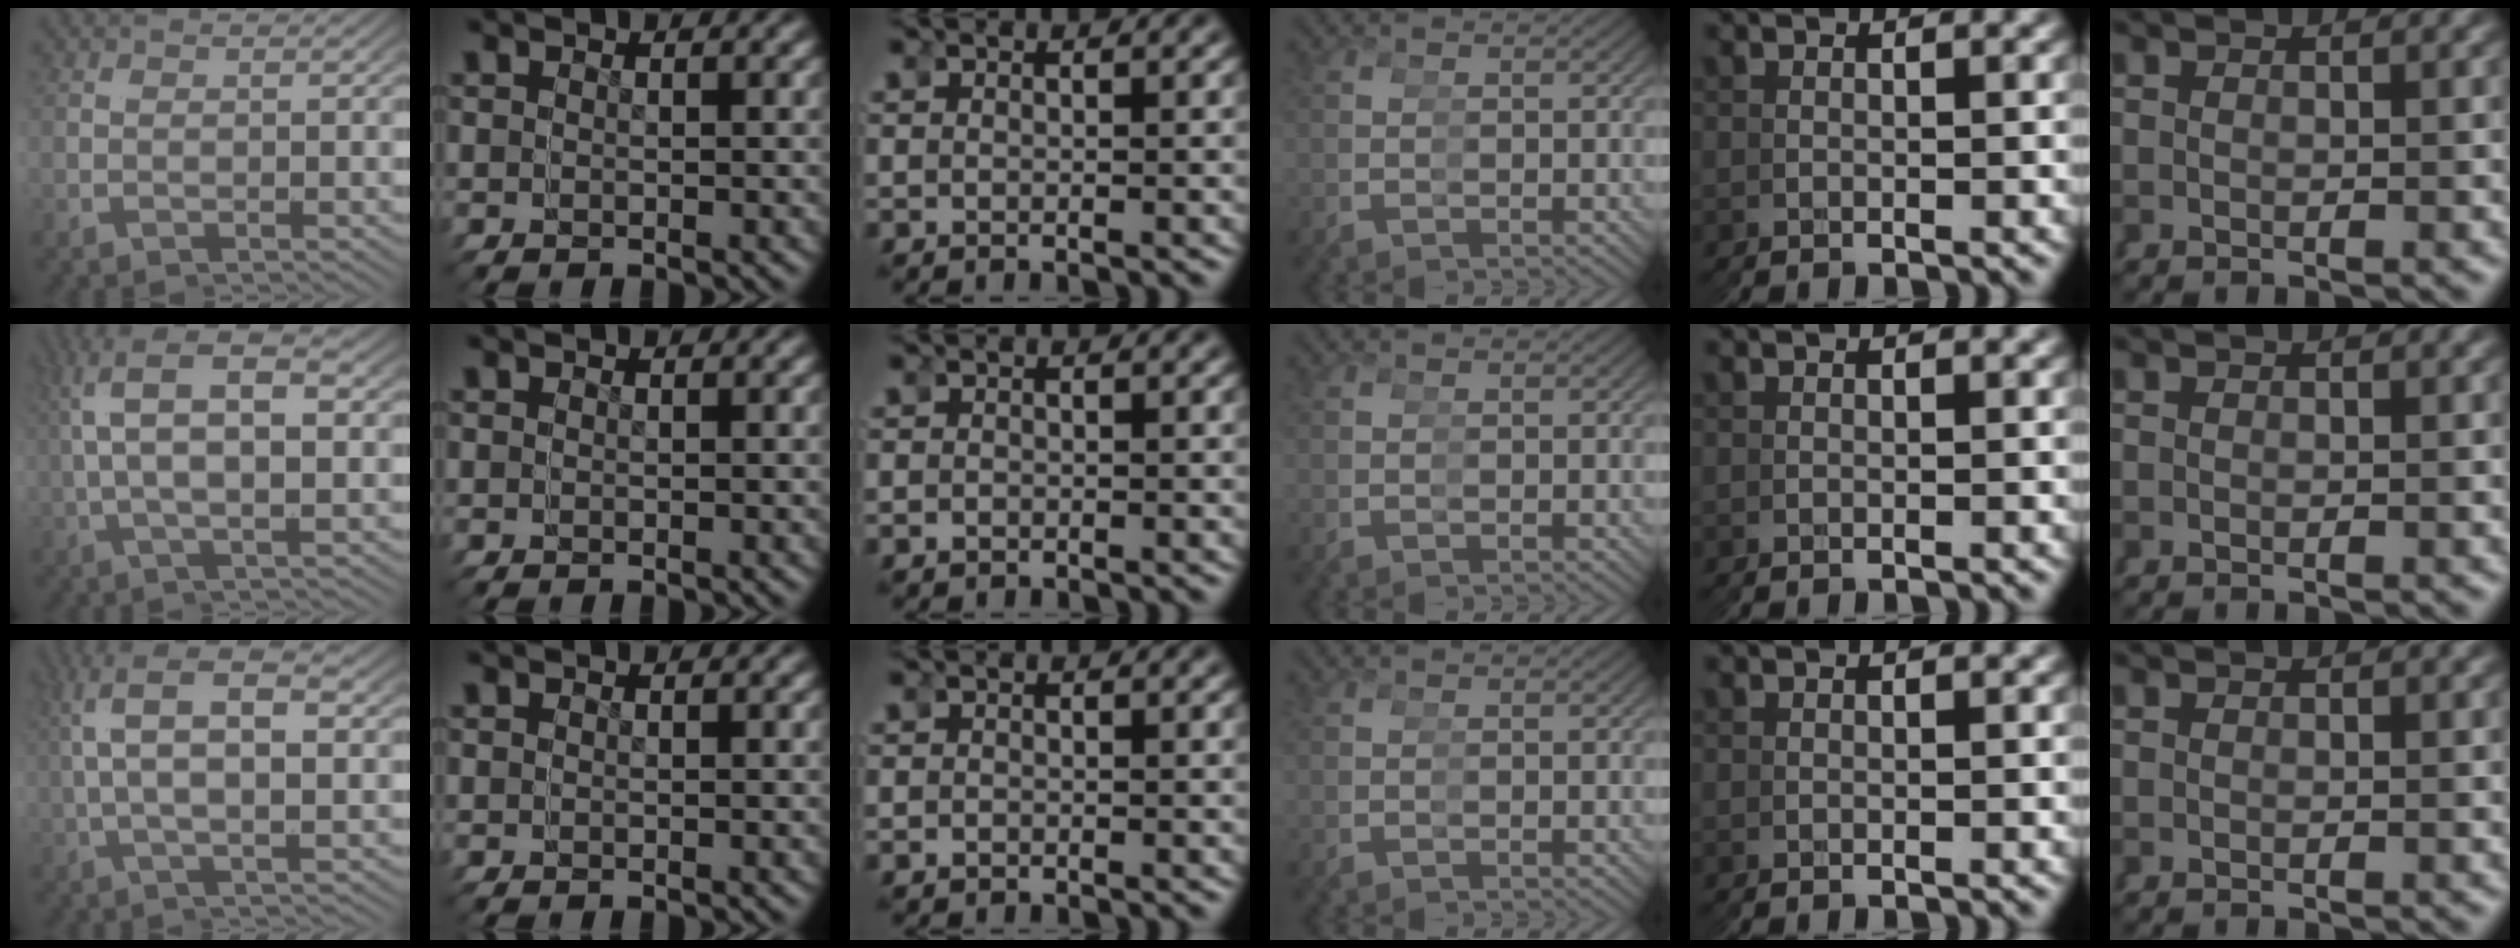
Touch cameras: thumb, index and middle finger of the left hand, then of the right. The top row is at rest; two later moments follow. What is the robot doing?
{"motion": "grasp_and_lifting", "object": "bandage"}